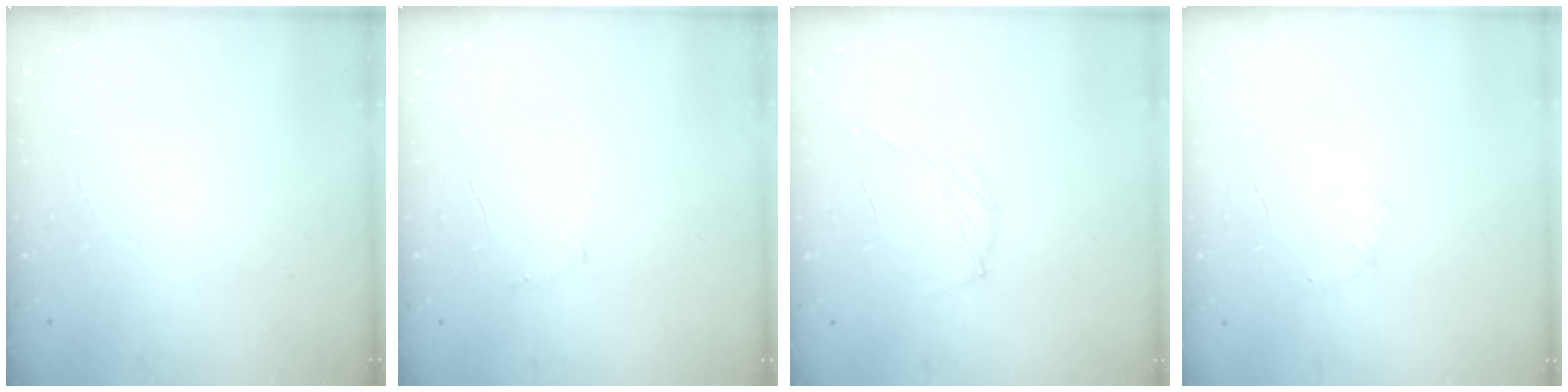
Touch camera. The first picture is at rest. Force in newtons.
{"total": 3.7, "press": 3.6, "slide": 1.0}
{"total": 4.0, "press": 3.8, "slide": 1.0}
{"total": 5.0, "press": 4.9, "slide": 1.3}